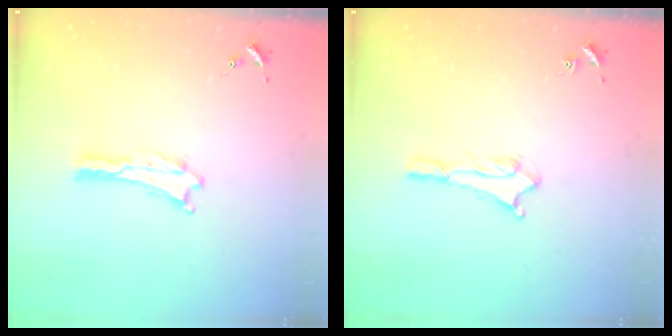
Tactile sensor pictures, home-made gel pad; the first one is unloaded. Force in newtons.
{"total": 2.0, "press": 2.0, "slide": 0.2}